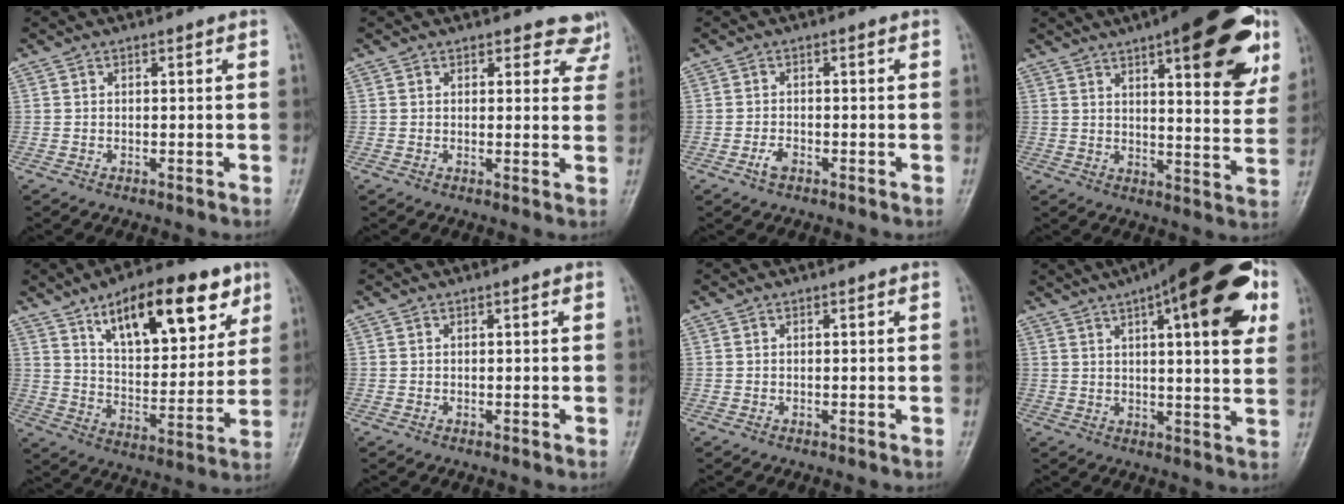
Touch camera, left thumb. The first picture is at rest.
{"total": 5.3, "force": [4.7, 2.4, 0.1], "torque": [0.043, -0.026, 0.030]}
{"total": 2.1, "force": [-1.2, 1.1, 1.3], "torque": [-0.028, 0.006, -0.023]}
{"total": 22.6, "force": [10.9, 7.2, 18.4], "torque": [-0.211, -0.024, 0.144]}
{"total": 20.2, "force": [11.0, 8.8, 14.5], "torque": [-0.170, -0.044, 0.178]}
{"total": 0.0}
{"total": 0.0}
{"total": 22.7, "force": [10.0, 6.7, 19.3], "torque": [-0.255, -0.002, 0.134]}